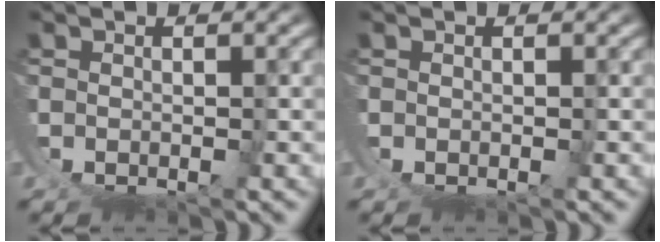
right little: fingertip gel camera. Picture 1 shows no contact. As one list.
[{"total": 0.0}]